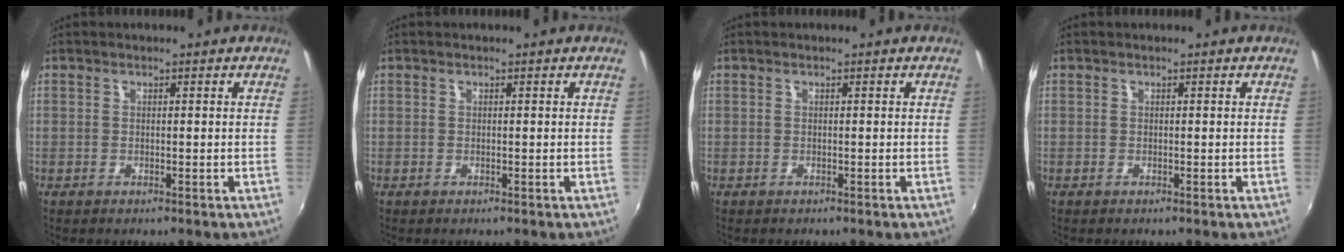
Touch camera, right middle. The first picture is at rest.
{"total": 0.0}
{"total": 0.0}
{"total": 0.0}